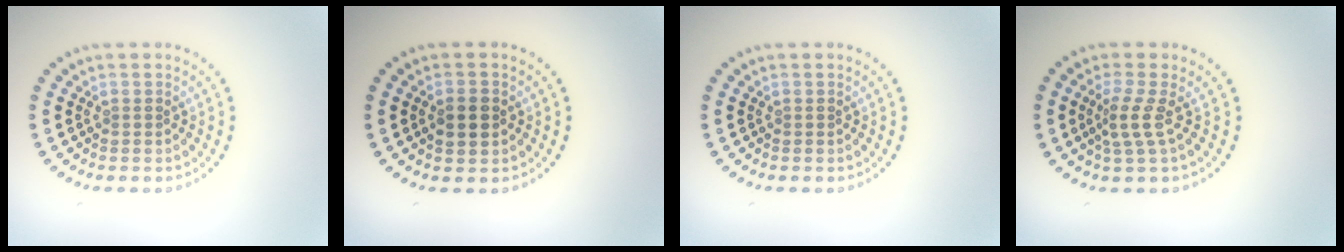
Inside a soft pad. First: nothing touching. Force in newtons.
{"total": 2.4, "press": 2.4, "slide": 0.2}
{"total": 0.0}
{"total": 2.2, "press": 1.5, "slide": 1.7}